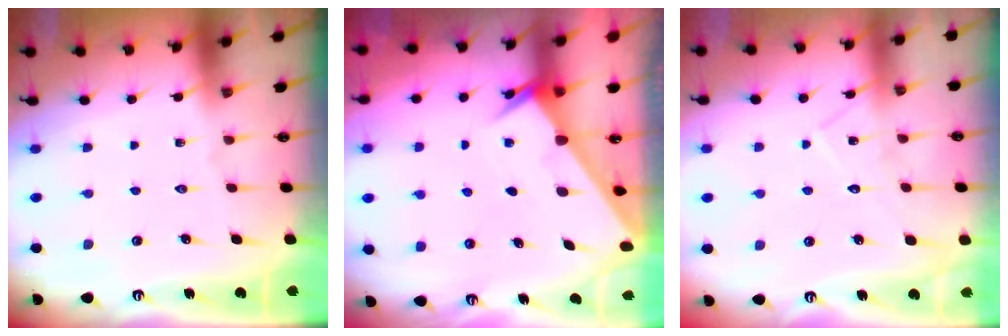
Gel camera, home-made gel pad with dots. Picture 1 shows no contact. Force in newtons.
{"total": 2.0, "press": 2.0, "slide": 0.1}
{"total": 8.7, "press": 8.7, "slide": 0.5}